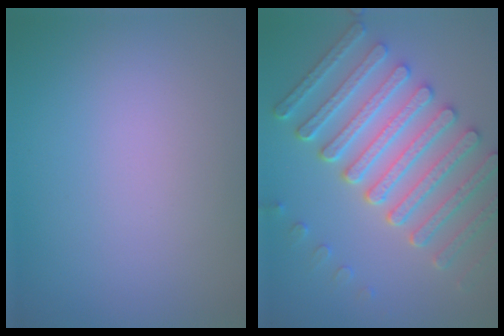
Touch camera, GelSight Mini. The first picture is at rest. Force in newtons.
{"total": 7.7, "press": 6.5, "slide": 4.0}